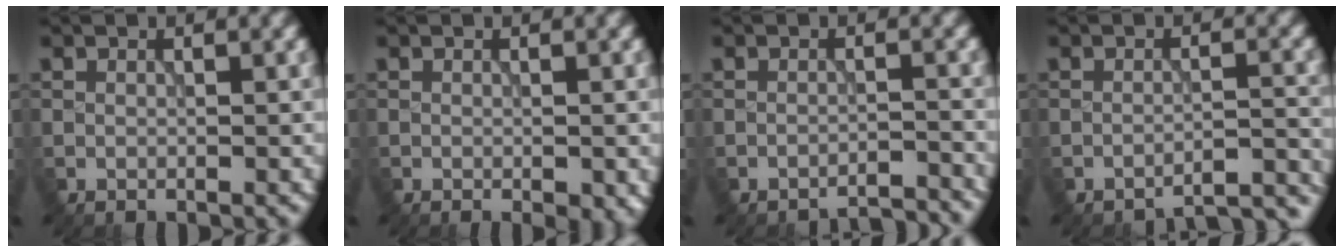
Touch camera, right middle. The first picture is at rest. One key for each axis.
{"total": 1.9, "fx": -0.9, "fy": 0.6, "fz": 1.6, "tx": -0.021, "ty": -0.006, "tz": -0.007}
{"total": 2.7, "fx": -2.7, "fy": 0.1, "fz": 0.3, "tx": 0.003, "ty": 0.006, "tz": -0.038}
{"total": 5.2, "fx": -5.1, "fy": 0.7, "fz": 1.2, "tx": -0.006, "ty": 0.009, "tz": -0.064}